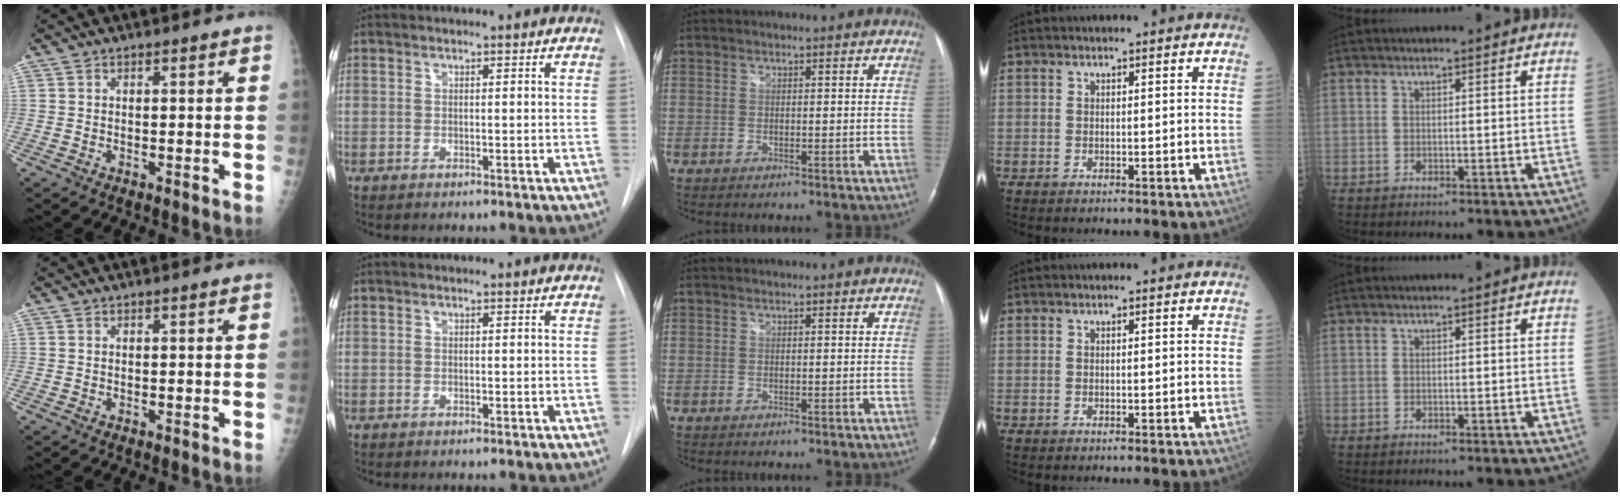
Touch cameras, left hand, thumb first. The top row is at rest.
{}